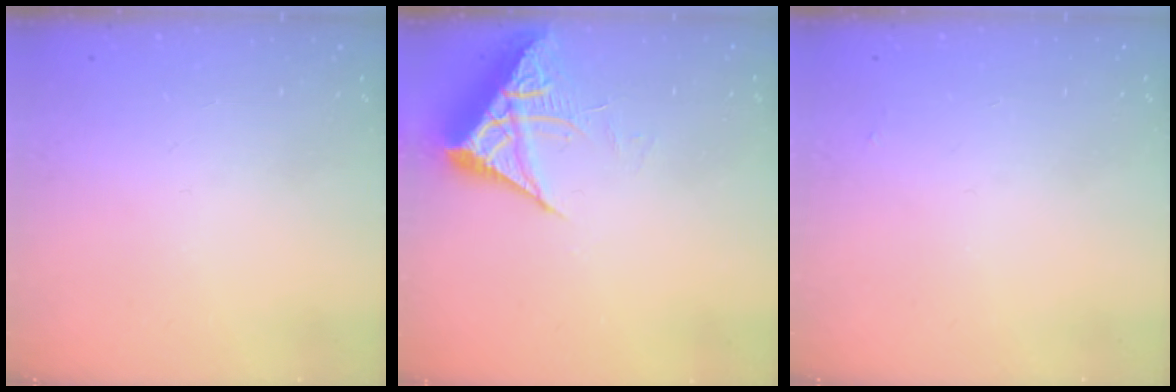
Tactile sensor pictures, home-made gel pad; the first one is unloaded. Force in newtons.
{"total": 7.0, "press": 7.0, "slide": 0.2}
{"total": 1.9, "press": 1.9, "slide": 0.3}